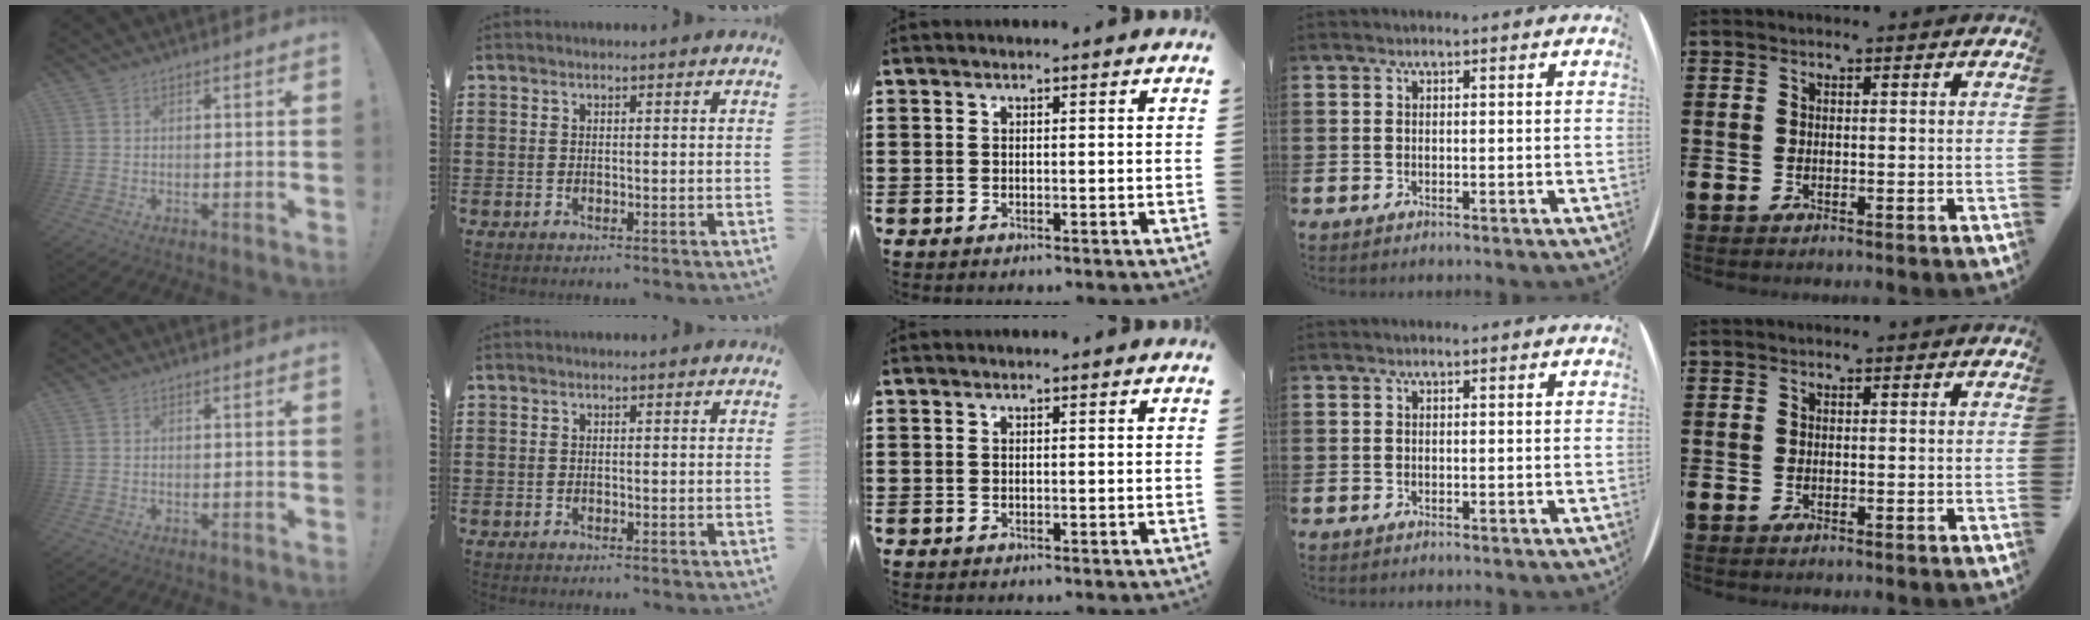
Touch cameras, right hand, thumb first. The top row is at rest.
{}